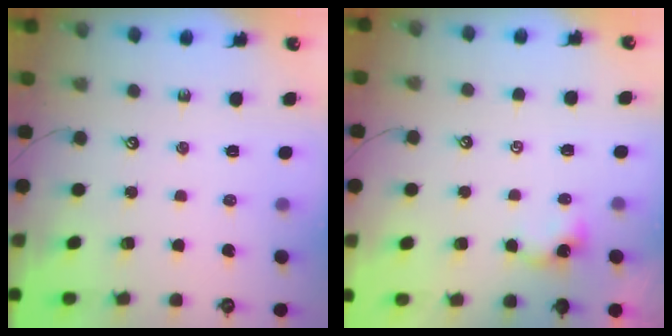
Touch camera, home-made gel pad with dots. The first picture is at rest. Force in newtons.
{"total": 3.0, "press": 3.0, "slide": 0.1}